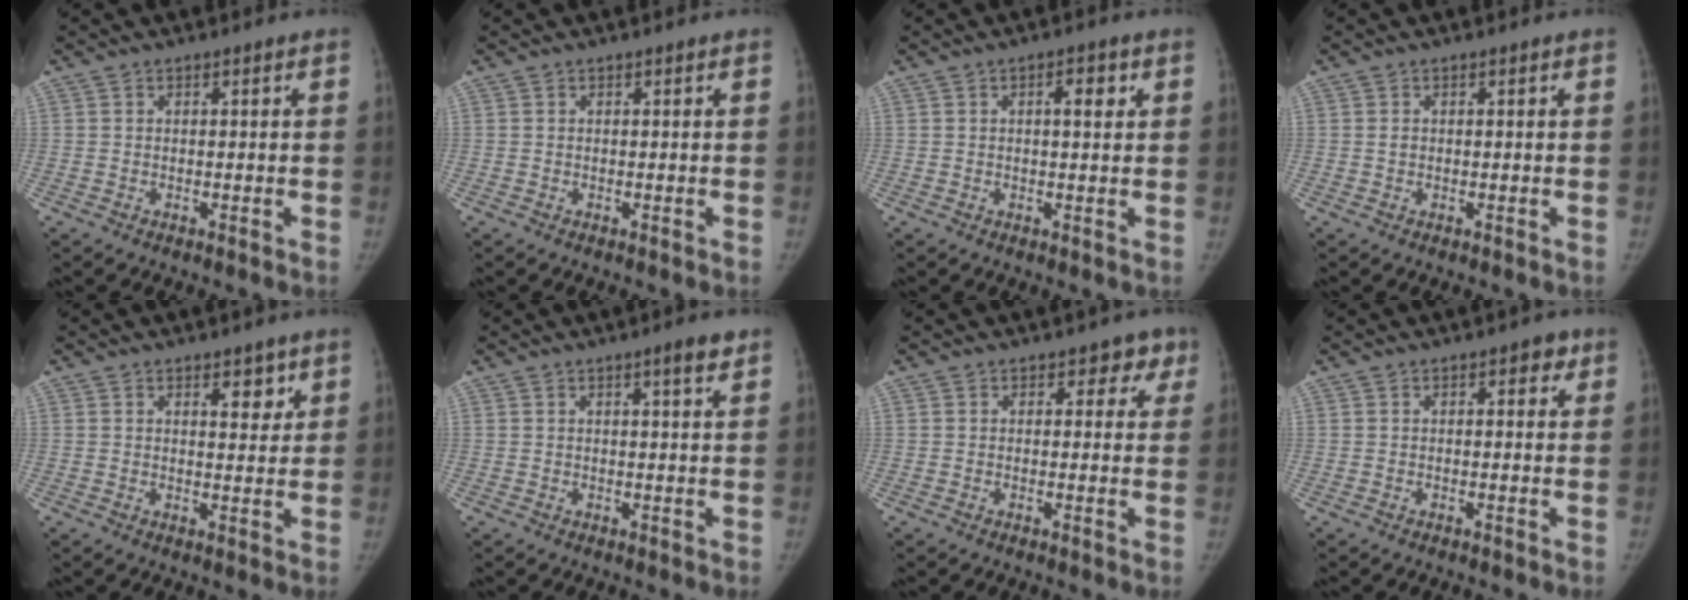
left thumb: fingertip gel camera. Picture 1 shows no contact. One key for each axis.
{"total": 0.0}
{"total": 3.1, "fx": 1.0, "fy": 1.3, "fz": 2.7, "tx": -0.033, "ty": 0.001, "tz": 0.012}
{"total": 0.7, "fx": 0.0, "fy": 0.6, "fz": 0.4, "tx": -0.004, "ty": 0.001, "tz": 0.001}
{"total": 3.9, "fx": 2.2, "fy": 2.0, "fz": 2.5, "tx": -0.008, "ty": -0.014, "tz": 0.030}
{"total": 2.9, "fx": 1.7, "fy": 0.3, "fz": 2.3, "tx": -0.033, "ty": -0.009, "tz": 0.025}
{"total": 3.6, "fx": 1.9, "fy": 2.6, "fz": 1.4, "tx": 0.026, "ty": -0.003, "tz": 0.015}
{"total": 2.1, "fx": 0.9, "fy": 1.3, "fz": 1.4, "tx": -0.001, "ty": 0.001, "tz": 0.007}